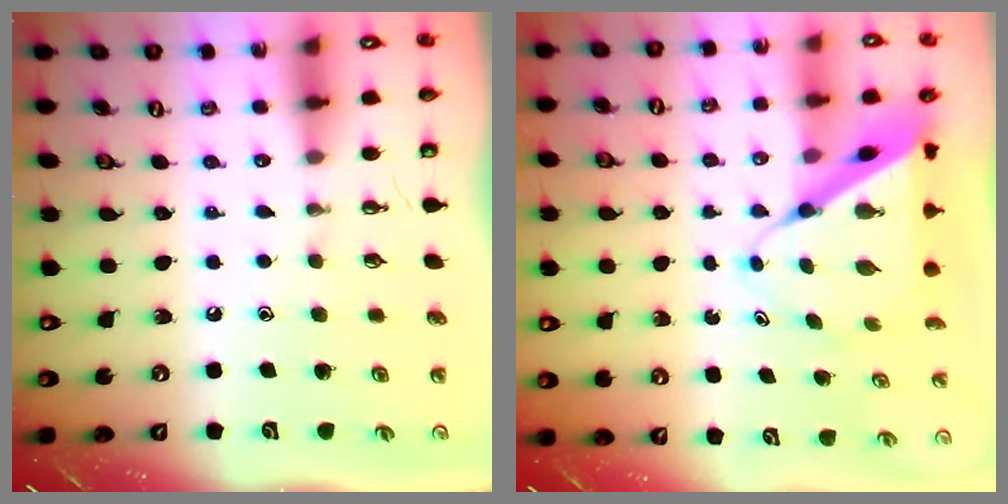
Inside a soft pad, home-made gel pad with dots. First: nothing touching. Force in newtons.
{"total": 8.9, "press": 8.9, "slide": 0.6}